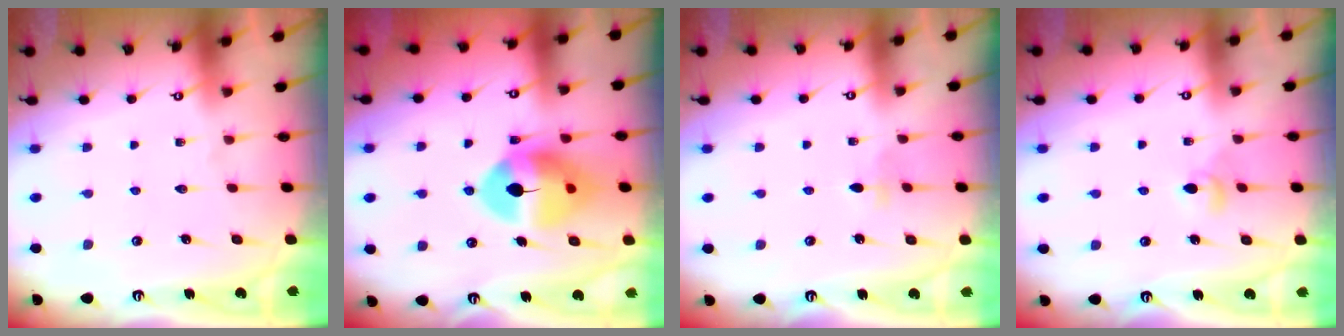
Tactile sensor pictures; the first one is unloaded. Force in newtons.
{"total": 12.8, "press": 12.7, "slide": 2.0}
{"total": 2.7, "press": 2.6, "slide": 0.6}
{"total": 3.9, "press": 3.8, "slide": 0.7}